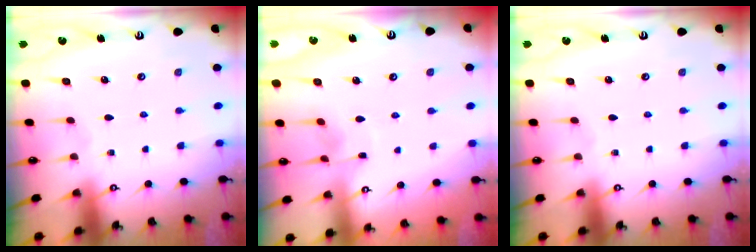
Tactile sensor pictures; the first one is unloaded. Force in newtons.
{"total": 4.1, "press": 4.0, "slide": 0.6}
{"total": 0.0}